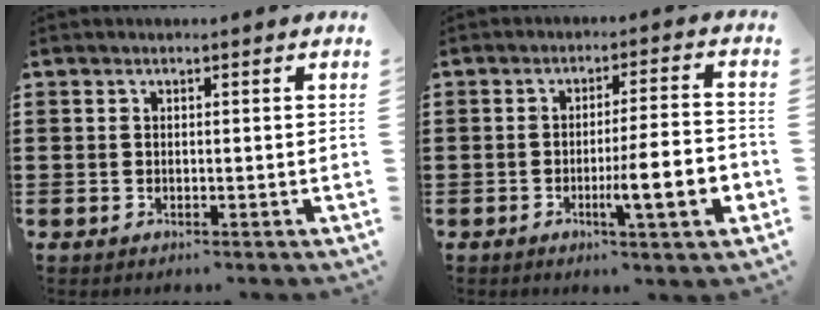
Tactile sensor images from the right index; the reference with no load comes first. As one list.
[{"total": 9.2, "force": [-2.9, 1.0, 8.7], "torque": [-0.130, -0.008, -0.049]}]